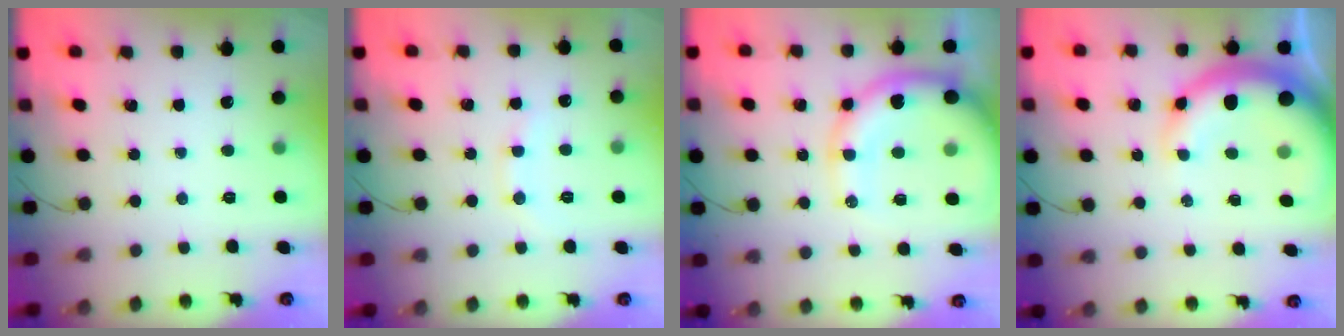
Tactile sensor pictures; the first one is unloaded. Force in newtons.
{"total": 7.2, "press": 7.0, "slide": 1.6}
{"total": 16.1, "press": 15.7, "slide": 3.4}
{"total": 12.2, "press": 11.9, "slide": 2.5}